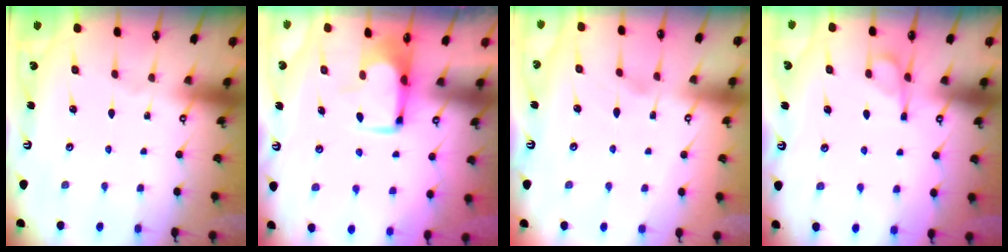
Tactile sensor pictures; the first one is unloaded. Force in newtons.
{"total": 1.7, "press": 1.6, "slide": 0.5}
{"total": 0.9, "press": 0.2, "slide": 0.9}
{"total": 6.8, "press": 6.7, "slide": 0.8}